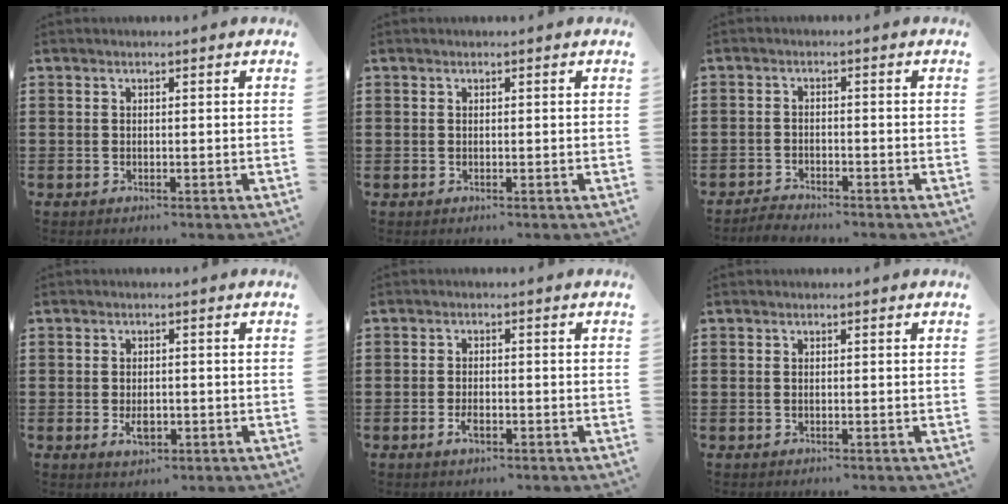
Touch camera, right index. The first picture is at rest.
{"total": 0.0}
{"total": 2.1, "force": [-2.1, 0.2, 0.0], "torque": [-0.008, 0.001, -0.043]}
{"total": 2.9, "force": [-0.7, 1.6, 2.4], "torque": [-0.044, -0.006, -0.014]}
{"total": 2.4, "force": [-1.0, 1.1, 1.9], "torque": [-0.043, -0.003, -0.021]}
{"total": 0.0}